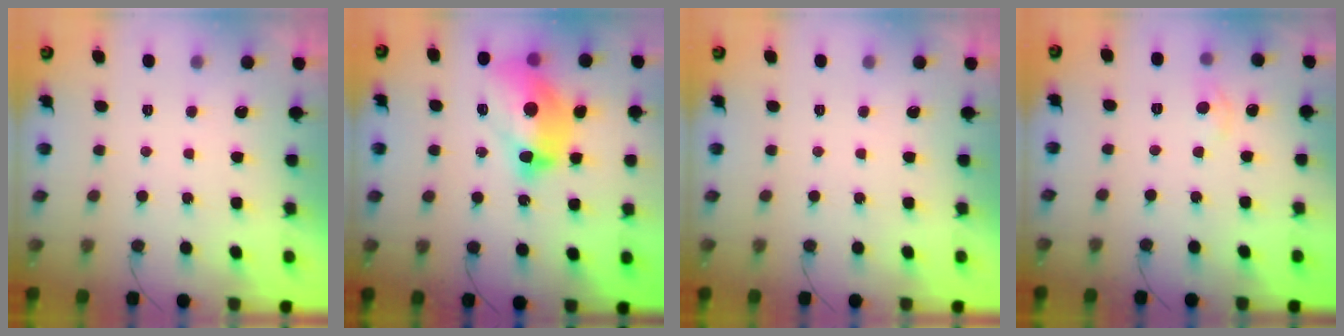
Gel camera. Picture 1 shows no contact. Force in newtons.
{"total": 15.8, "press": 15.7, "slide": 1.7}
{"total": 0.0}
{"total": 3.3, "press": 3.3, "slide": 0.4}